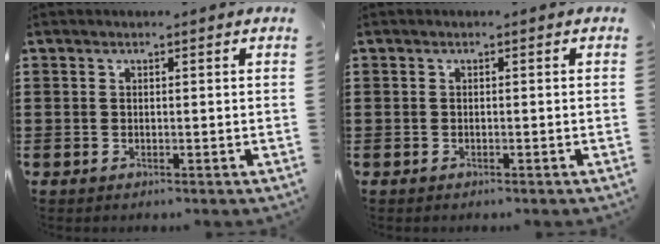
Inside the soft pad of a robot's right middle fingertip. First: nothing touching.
{"total": 0.9, "force": [-0.9, 0.3, 0.2], "torque": [-0.006, 0.002, -0.018]}